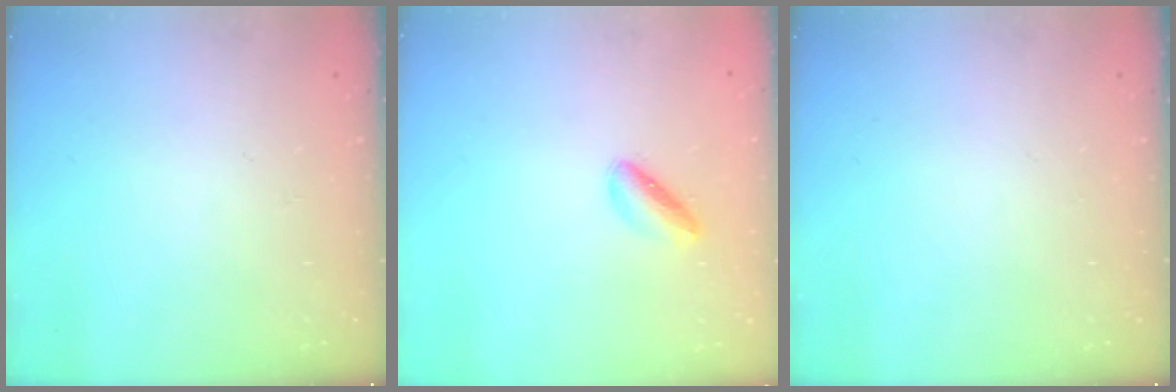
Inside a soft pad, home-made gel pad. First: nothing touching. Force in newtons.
{"total": 2.9, "press": 2.8, "slide": 0.5}
{"total": 0.0}